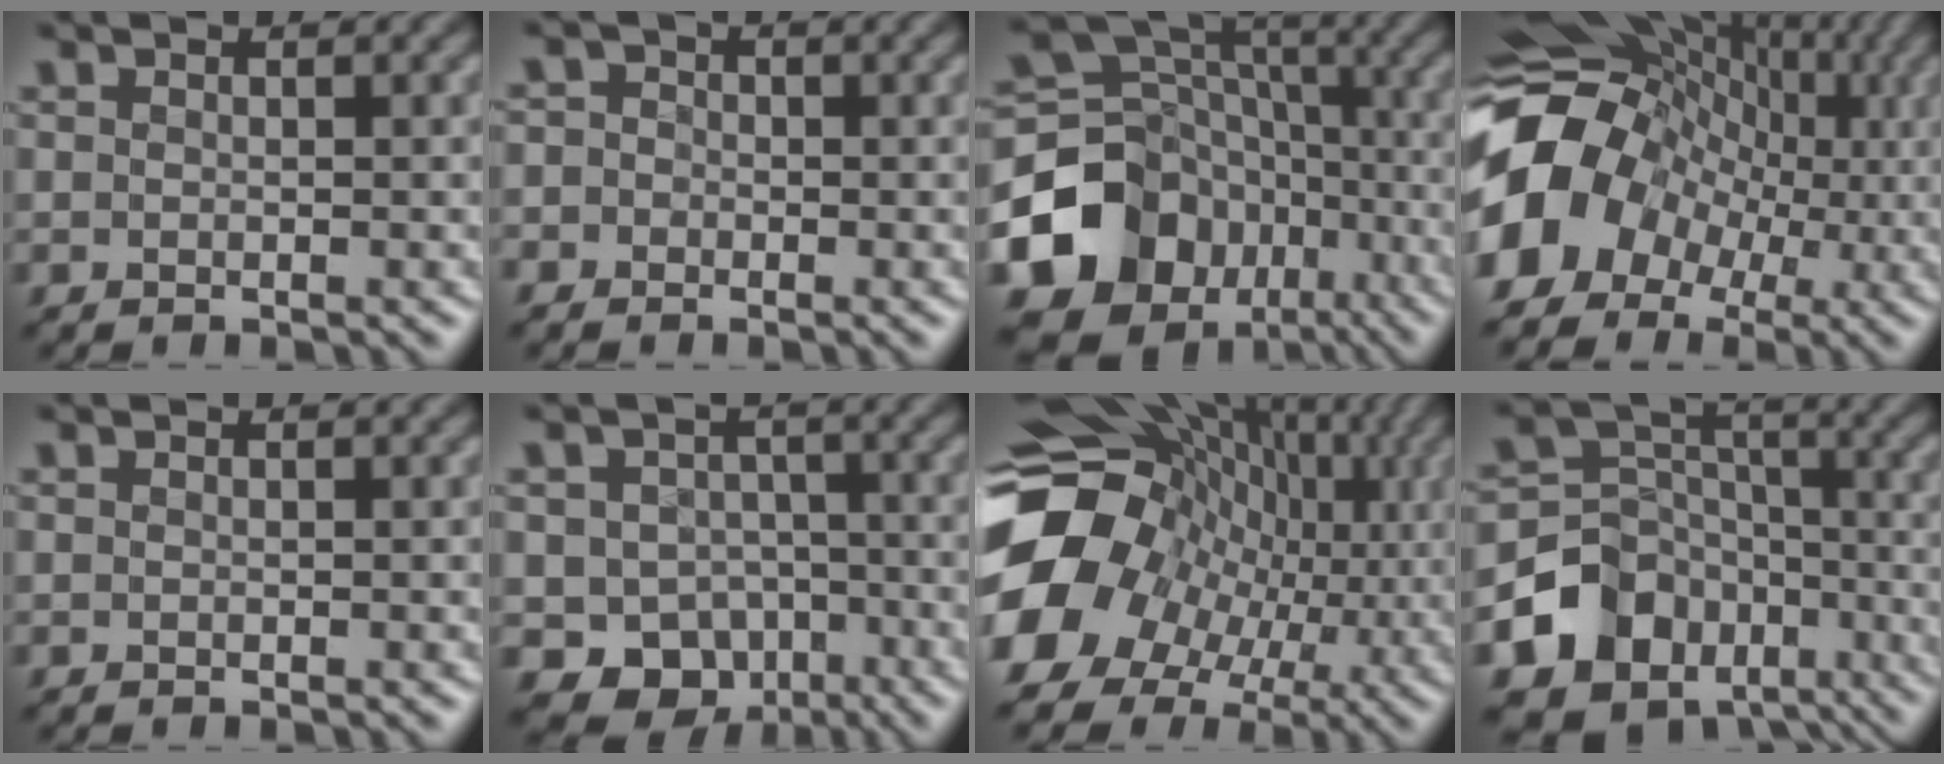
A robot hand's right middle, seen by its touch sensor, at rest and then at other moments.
{"total": 3.4, "force": [-1.5, 2.9, 0.7], "torque": [-0.001, 0.015, -0.053]}
{"total": 14.5, "force": [-7.2, 11.3, 5.6], "torque": [-0.140, 0.001, -0.112]}
{"total": 14.0, "force": [-1.9, 11.7, 7.4], "torque": [-0.164, 0.010, -0.052]}
{"total": 0.0}
{"total": 8.1, "force": [-3.8, 6.8, 2.2], "torque": [-0.010, -0.011, -0.071]}
{"total": 17.2, "force": [-1.6, 14.3, 9.4], "torque": [-0.192, 0.003, -0.025]}
{"total": 12.4, "force": [-7.7, 9.0, 3.8], "torque": [-0.096, -0.002, -0.122]}